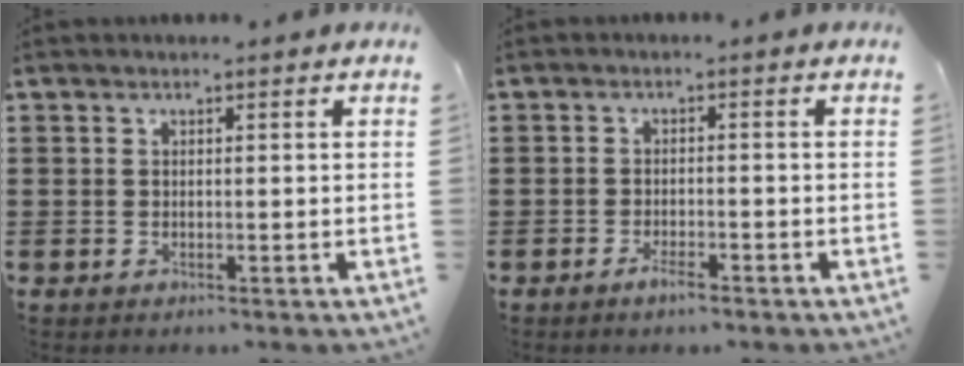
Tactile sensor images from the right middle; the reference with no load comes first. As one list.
[{"total": 2.2, "force": [-1.5, 0.5, 1.5], "torque": [-0.026, 0.002, -0.029]}]